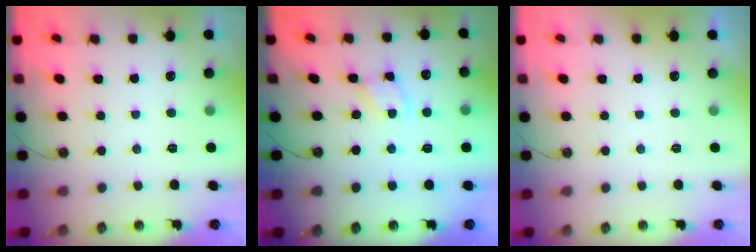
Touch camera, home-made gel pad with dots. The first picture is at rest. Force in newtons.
{"total": 2.5, "press": 2.5, "slide": 0.1}
{"total": 0.0}